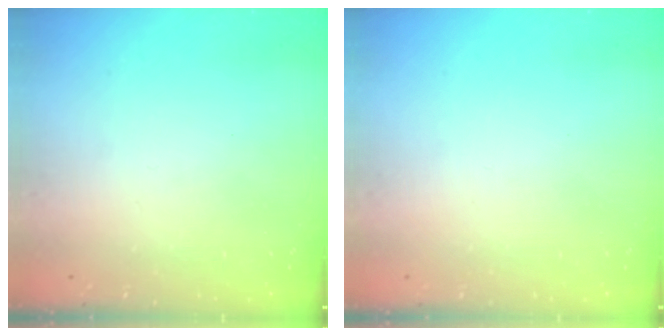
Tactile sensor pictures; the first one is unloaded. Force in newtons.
{"total": 0.0}